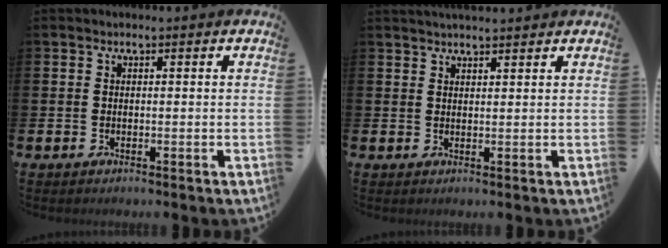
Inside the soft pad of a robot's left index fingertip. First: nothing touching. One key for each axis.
{"total": 2.3, "fx": 2.2, "fy": 0.2, "fz": 0.4, "tx": -0.003, "ty": -0.008, "tz": 0.038}